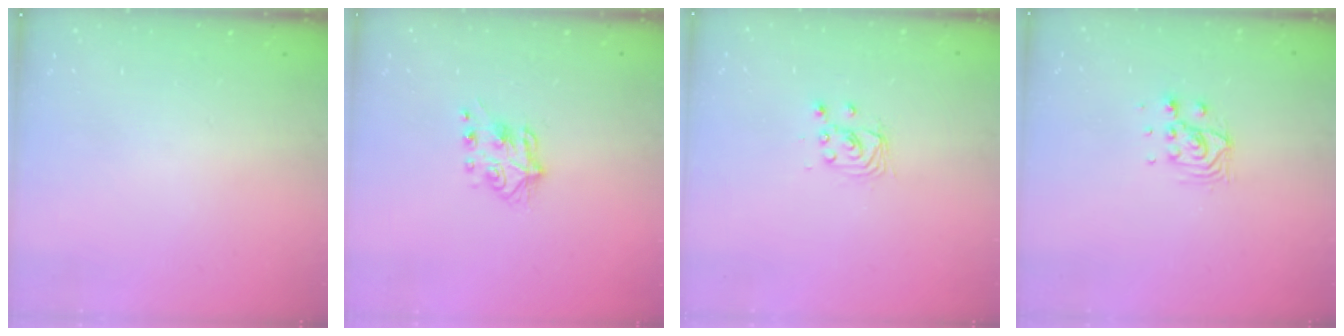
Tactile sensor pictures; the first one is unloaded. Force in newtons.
{"total": 6.5, "press": 6.5, "slide": 0.6}
{"total": 3.2, "press": 3.2, "slide": 0.2}
{"total": 7.6, "press": 7.6, "slide": 0.3}